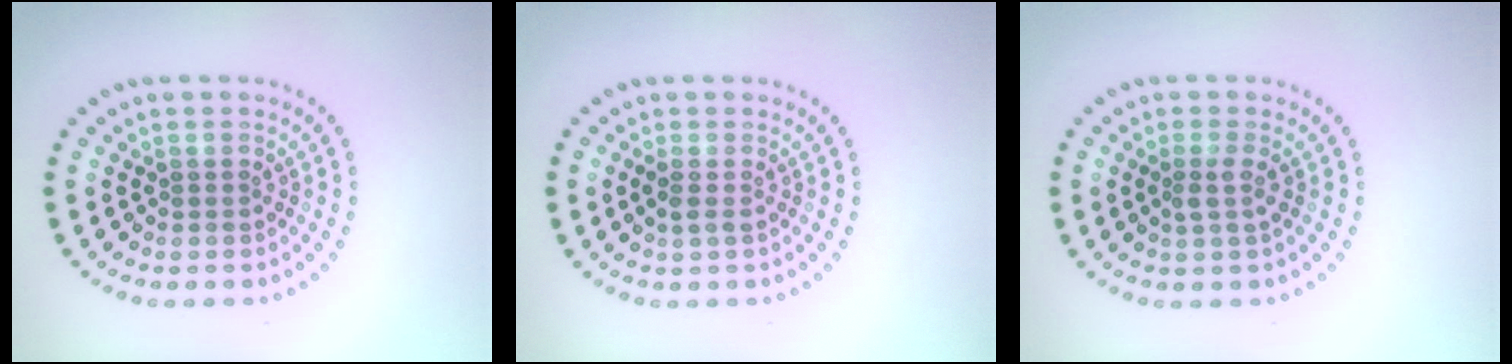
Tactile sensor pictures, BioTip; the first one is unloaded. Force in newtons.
{"total": 1.1, "press": 1.1, "slide": 0.3}
{"total": 1.4, "press": 1.2, "slide": 0.7}